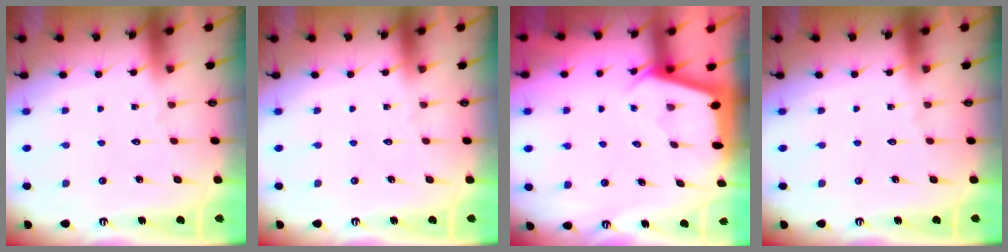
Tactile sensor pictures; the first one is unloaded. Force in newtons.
{"total": 0.0}
{"total": 2.3, "press": 2.3, "slide": 0.3}
{"total": 0.0}